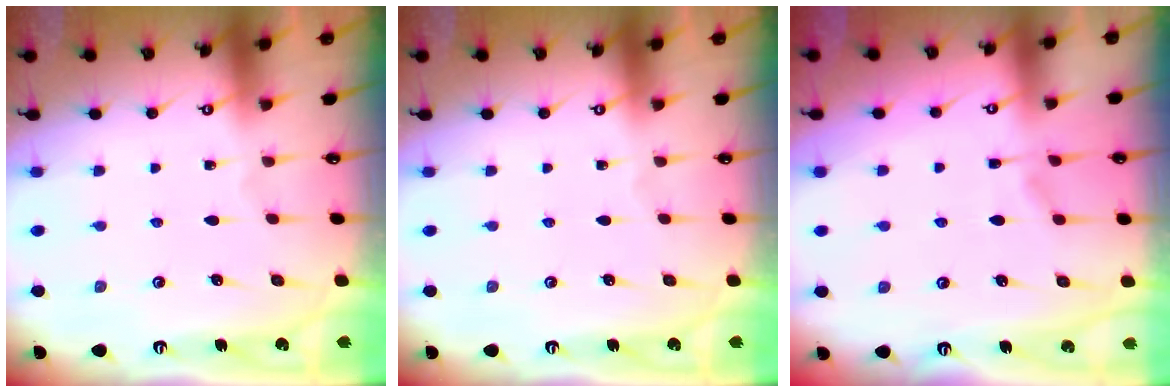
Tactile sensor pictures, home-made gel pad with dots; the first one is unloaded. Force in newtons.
{"total": 0.0}
{"total": 1.4, "press": 0.5, "slide": 1.3}